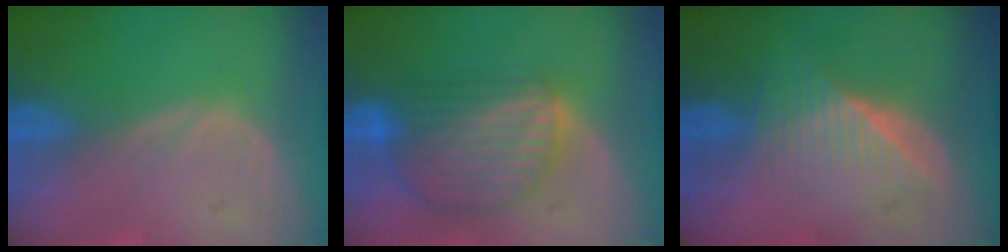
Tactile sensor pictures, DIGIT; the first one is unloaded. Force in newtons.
{"total": 9.1, "press": 7.8, "slide": 4.7}
{"total": 6.3, "press": 5.8, "slide": 2.6}